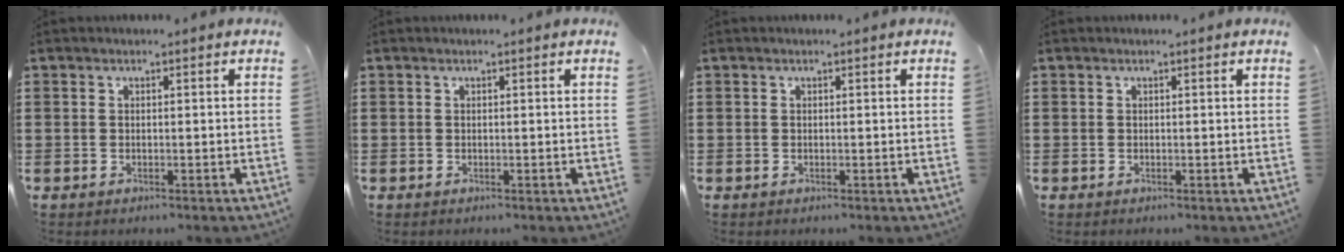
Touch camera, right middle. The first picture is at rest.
{"total": 0.0}
{"total": 0.0}
{"total": 0.0}